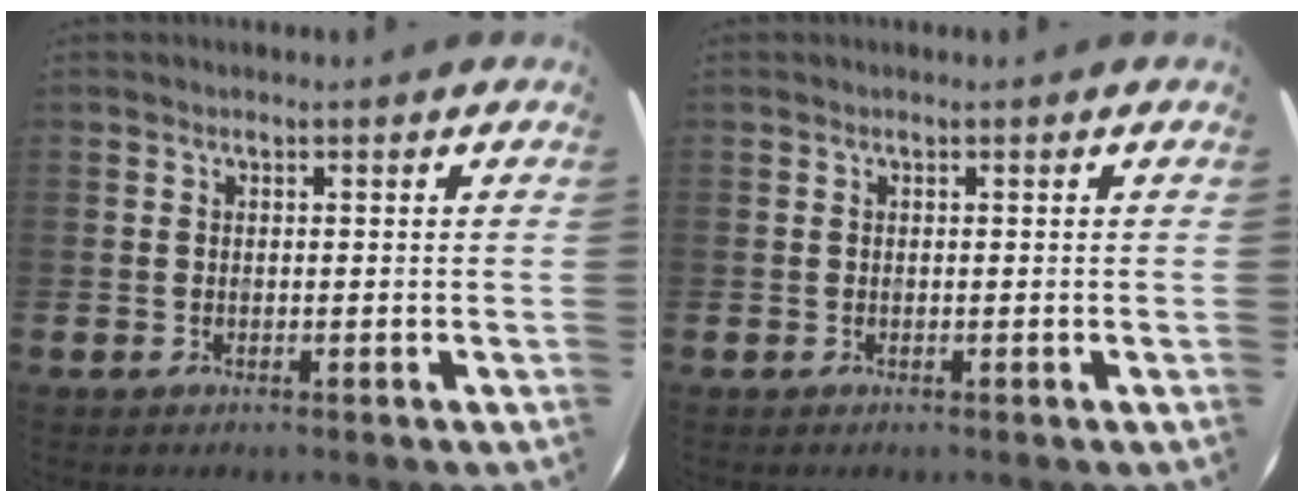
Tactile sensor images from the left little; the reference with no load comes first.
{"total": 0.0}